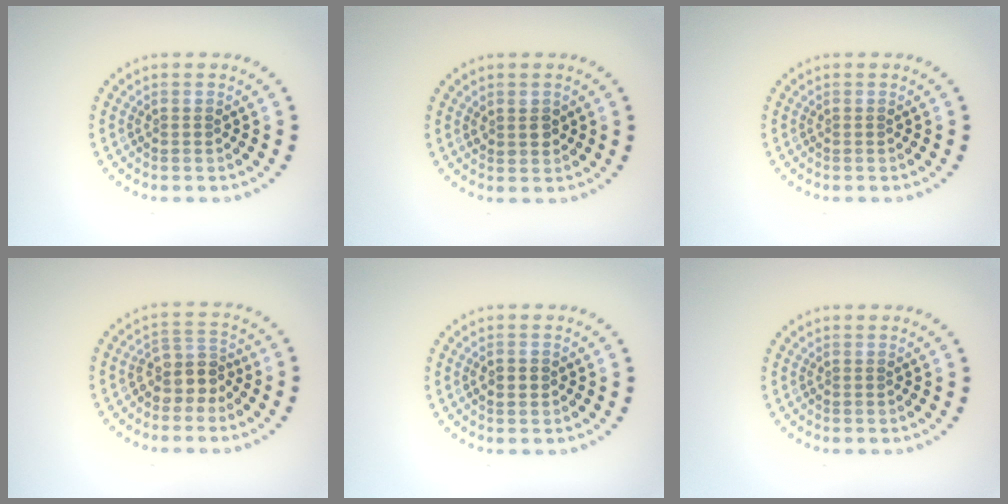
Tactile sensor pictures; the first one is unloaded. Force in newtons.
{"total": 1.5, "press": 1.4, "slide": 0.4}
{"total": 0.0}
{"total": 3.0, "press": 2.4, "slide": 1.8}
{"total": 1.8, "press": 1.8, "slide": 0.1}
{"total": 0.0}